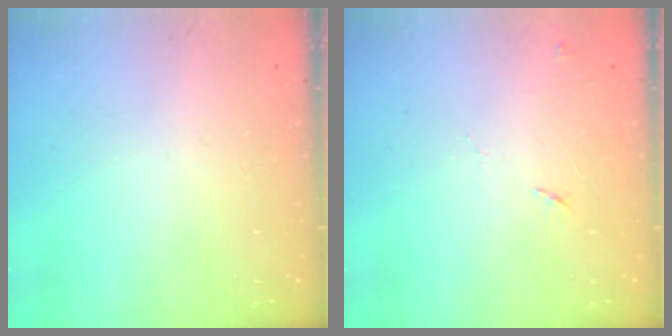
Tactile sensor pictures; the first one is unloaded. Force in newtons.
{"total": 7.4, "press": 7.4, "slide": 0.7}